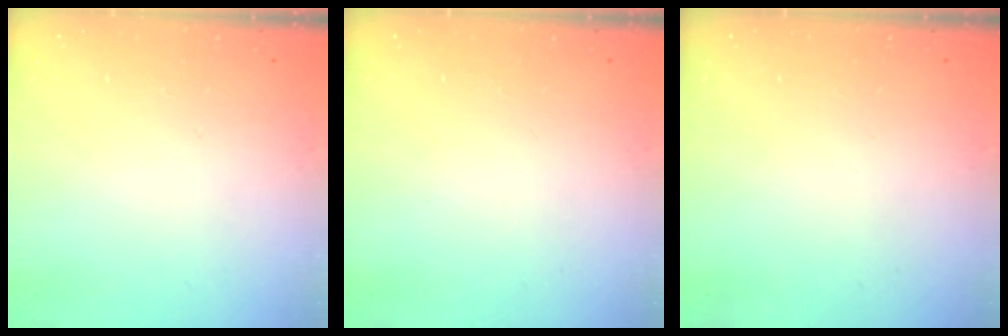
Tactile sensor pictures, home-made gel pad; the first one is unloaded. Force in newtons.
{"total": 0.0}
{"total": 0.0}